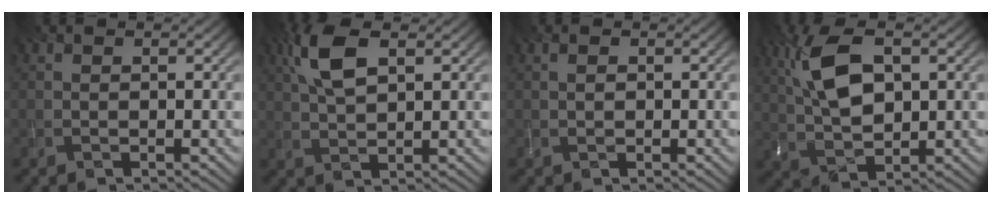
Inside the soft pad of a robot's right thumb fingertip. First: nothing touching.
{"total": 6.4, "force": [2.6, 2.6, 5.2], "torque": [-0.127, 0.009, 0.053]}
{"total": 0.0}
{"total": 9.4, "force": [2.6, 4.5, 7.9], "torque": [-0.186, 0.008, 0.049]}